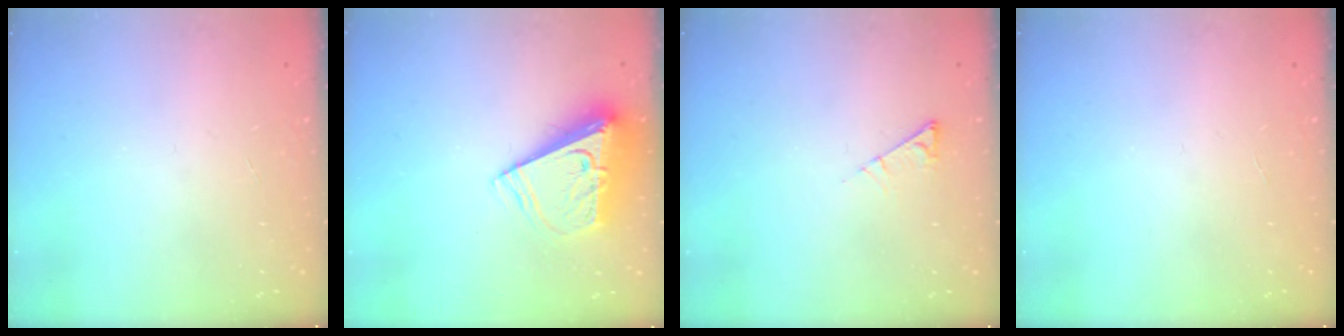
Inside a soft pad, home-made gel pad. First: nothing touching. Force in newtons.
{"total": 8.9, "press": 8.8, "slide": 1.2}
{"total": 4.0, "press": 3.9, "slide": 0.6}
{"total": 0.0}